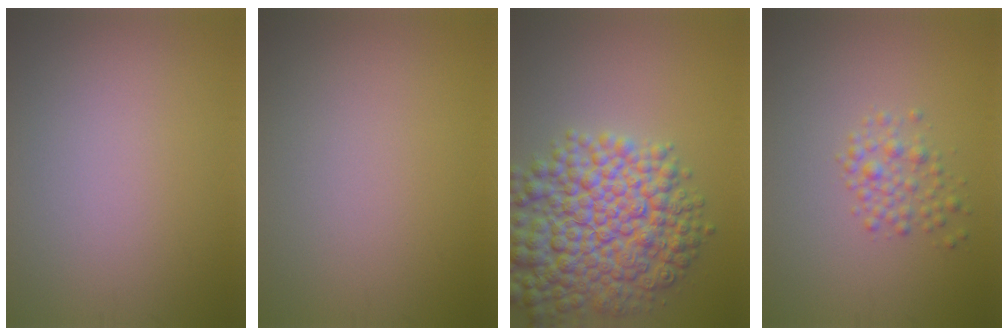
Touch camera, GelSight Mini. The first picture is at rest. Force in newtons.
{"total": 0.0}
{"total": 10.8, "press": 10.8, "slide": 0.3}
{"total": 2.1, "press": 2.1, "slide": 0.1}